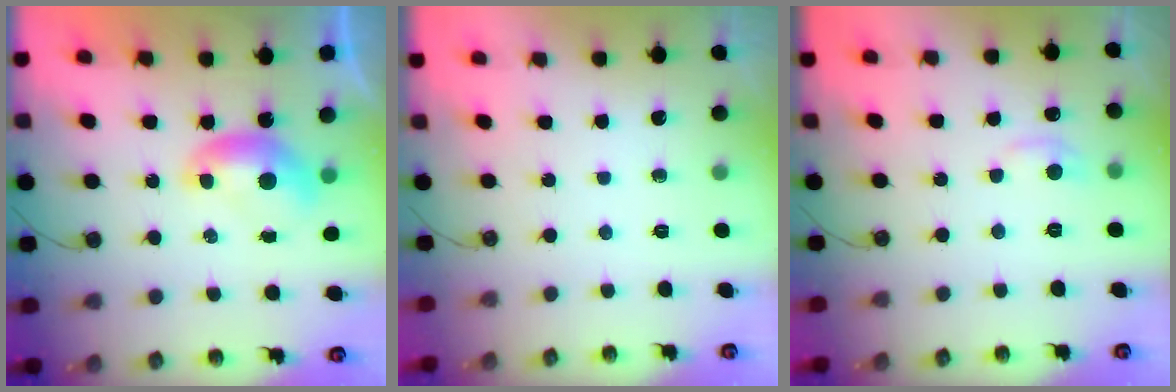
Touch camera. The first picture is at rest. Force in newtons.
{"total": 0.0}
{"total": 1.0, "press": 0.2, "slide": 1.0}